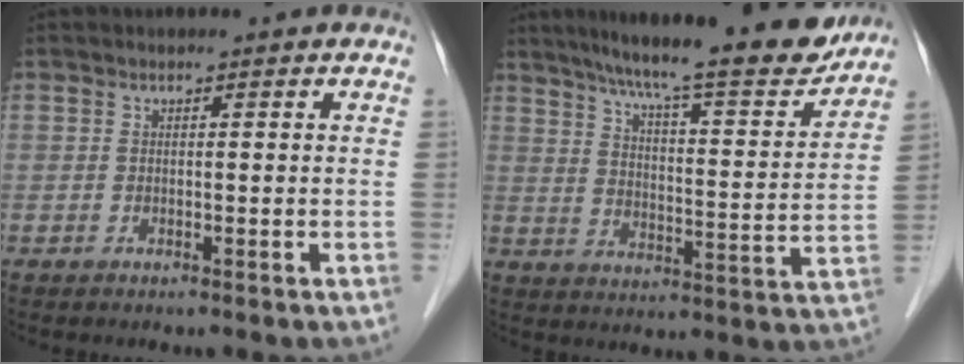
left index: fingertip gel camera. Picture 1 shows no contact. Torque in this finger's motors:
{"motor_torque": [0.37, -0.51, 0.63, 0.14]}